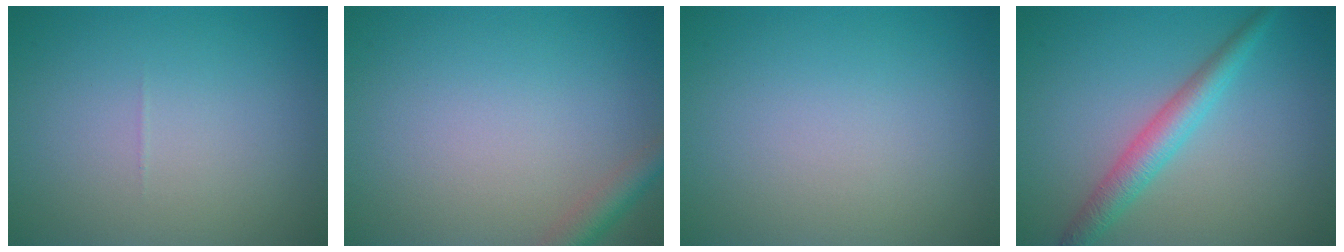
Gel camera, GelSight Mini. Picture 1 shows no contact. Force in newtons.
{"total": 2.2, "press": 2.2, "slide": 0.2}
{"total": 0.0}
{"total": 3.3, "press": 3.3, "slide": 0.0}